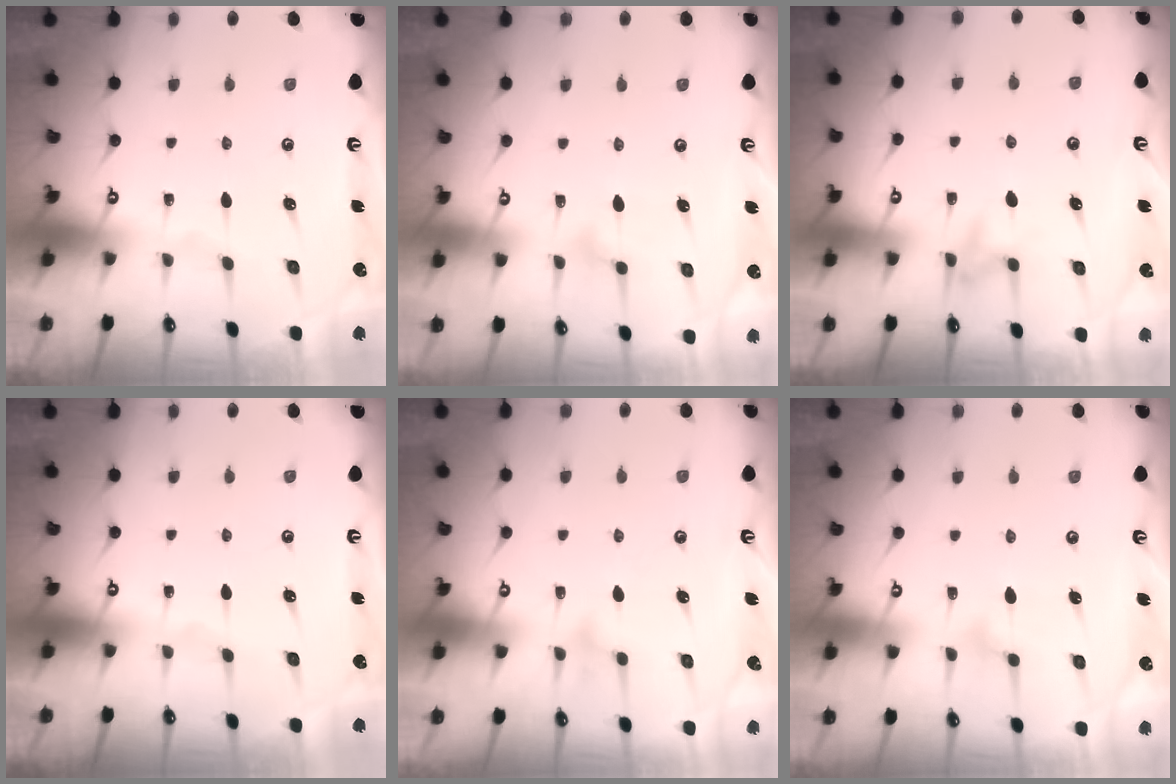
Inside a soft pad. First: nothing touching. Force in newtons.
{"total": 10.3, "press": 10.3, "slide": 0.5}
{"total": 6.2, "press": 6.1, "slide": 0.8}
{"total": 0.0}
{"total": 7.6, "press": 7.5, "slide": 0.8}
{"total": 10.3, "press": 10.3, "slide": 0.5}